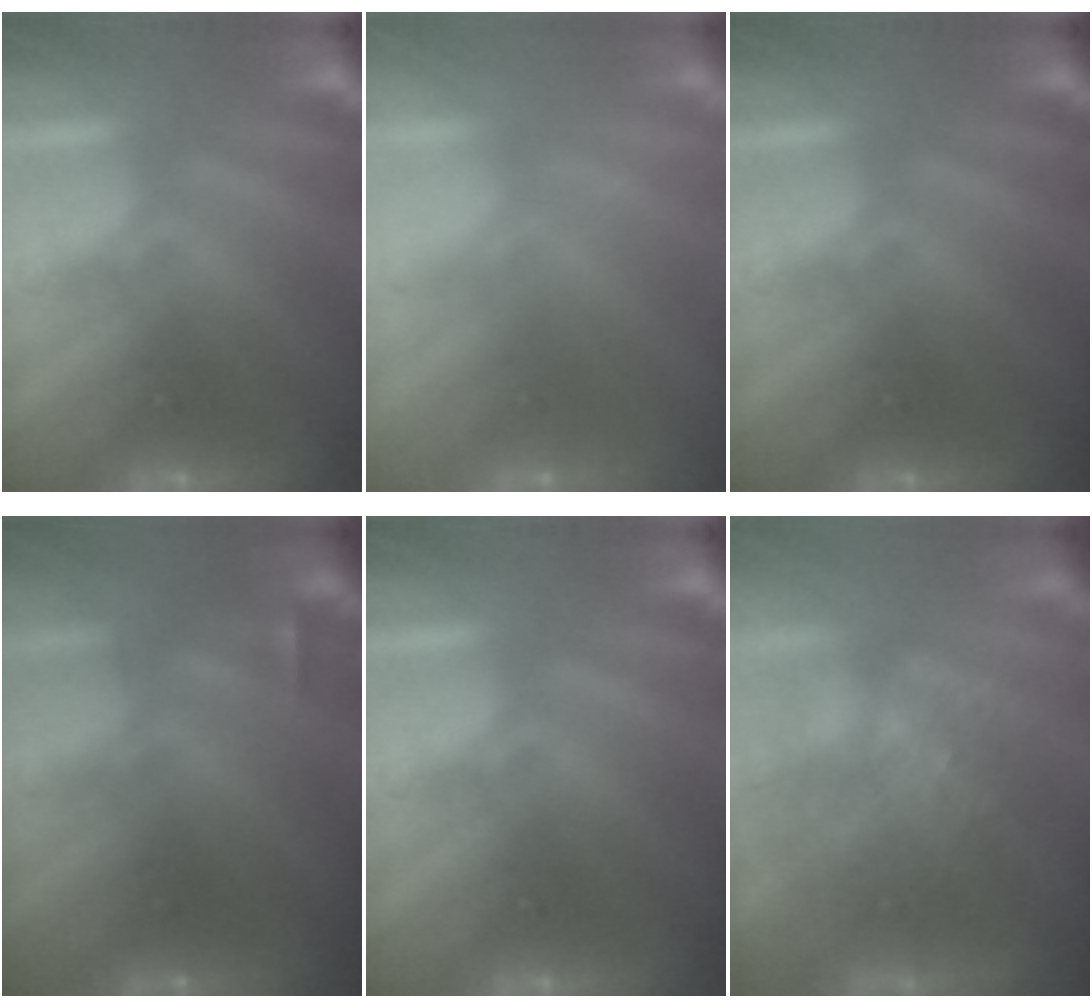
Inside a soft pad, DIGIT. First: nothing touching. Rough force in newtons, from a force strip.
{"total": 9.0}
{"total": 0.0}
{"total": 3.0}
{"total": 0.0}
{"total": 7.0}